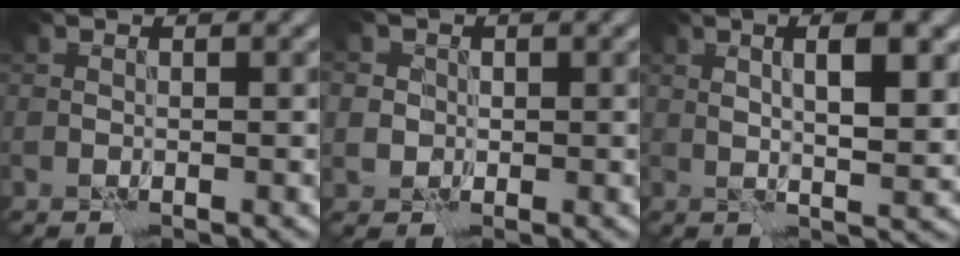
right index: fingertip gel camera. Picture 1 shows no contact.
{"total": 2.8, "force": [0.6, 2.7, 0.6], "torque": [0.015, 0.016, -0.019]}
{"total": 5.4, "force": [1.6, 1.0, 5.0], "torque": [-0.073, 0.007, 0.025]}